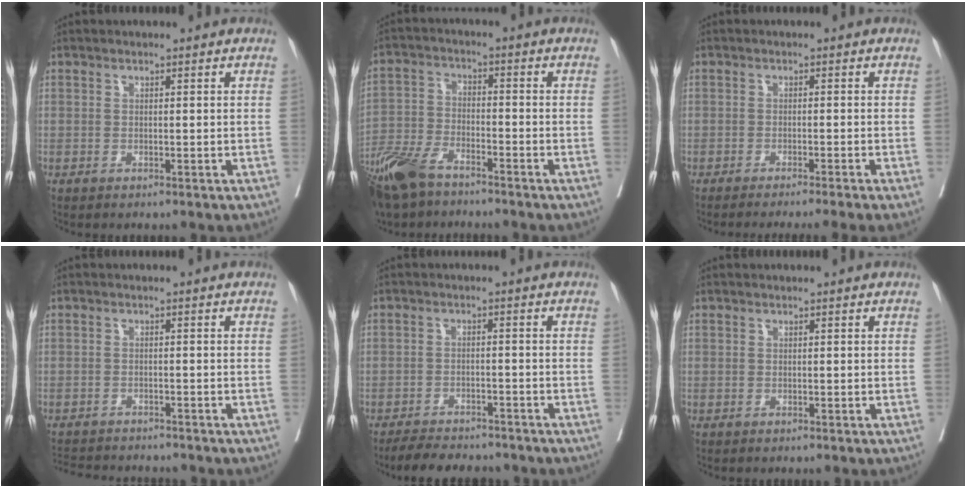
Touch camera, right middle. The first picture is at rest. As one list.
[{"total": 11.9, "force": [-9.1, 4.1, 6.5], "torque": [-0.136, -0.028, -0.175]}, {"total": 6.7, "force": [-5.7, -1.3, 3.3], "torque": [-0.012, -0.010, -0.079]}, {"total": 8.4, "force": [-7.9, 1.5, 2.3], "torque": [-0.036, -0.003, -0.112]}, {"total": 7.9, "force": [-7.2, 2.2, 2.5], "torque": [-0.033, -0.007, -0.107]}, {"total": 0.0}]